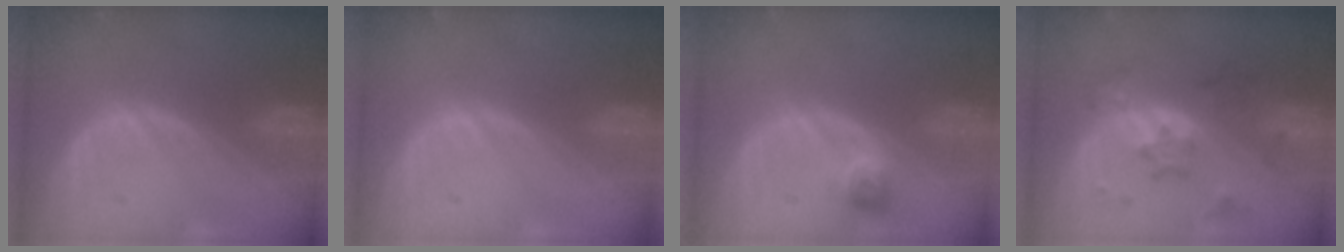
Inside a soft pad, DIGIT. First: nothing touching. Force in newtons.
{"total": 0.0}
{"total": 2.2, "press": 2.1, "slide": 0.8}
{"total": 6.5, "press": 6.4, "slide": 0.7}